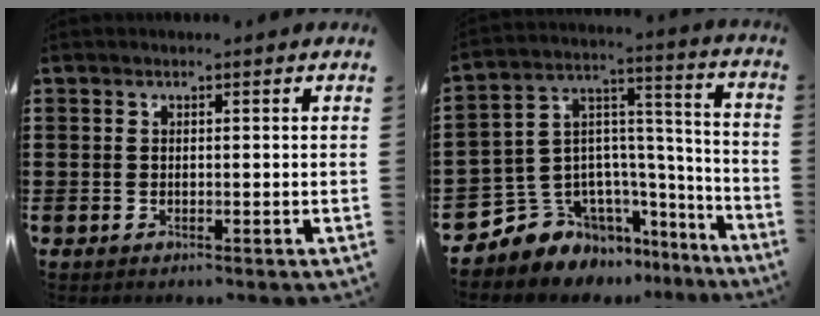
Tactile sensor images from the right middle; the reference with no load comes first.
{"total": 8.0, "force": [-5.7, 5.6, -0.2], "torque": [-0.040, -0.014, -0.110]}